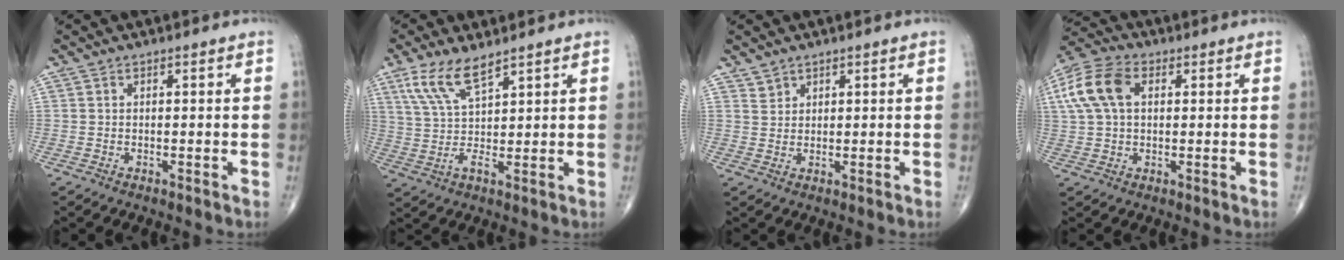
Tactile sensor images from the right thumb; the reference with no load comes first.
{"total": 7.6, "force": [5.0, 2.3, 5.2], "torque": [-0.103, -0.011, 0.104]}
{"total": 1.8, "force": [1.5, 1.1, 0.0], "torque": [0.016, -0.008, 0.022]}
{"total": 11.3, "force": [2.8, 7.2, 8.3], "torque": [-0.176, 0.024, 0.049]}